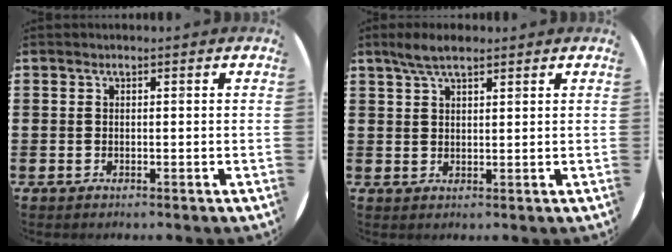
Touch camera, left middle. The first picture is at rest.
{"total": 3.8, "force": [3.0, 1.2, 2.1], "torque": [-0.039, 0.002, 0.053]}